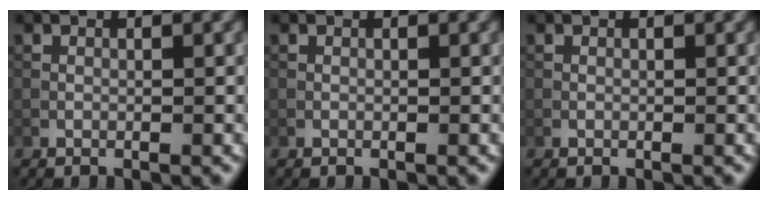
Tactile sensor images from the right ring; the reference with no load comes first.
{"total": 0.0}
{"total": 0.0}